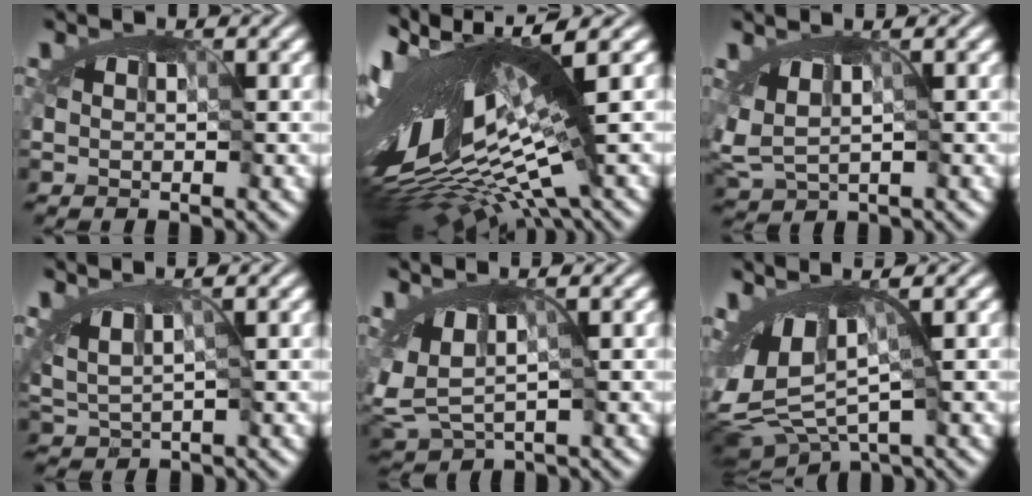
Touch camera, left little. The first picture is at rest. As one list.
[{"total": 15.9, "force": [-1.3, 5.5, 14.9], "torque": [-0.270, -0.017, -0.022]}, {"total": 2.8, "force": [-0.1, 1.6, 2.3], "torque": [-0.035, -0.005, 0.005]}, {"total": 3.1, "force": [0.3, 1.5, 2.7], "torque": [-0.036, 0.004, 0.010]}, {"total": 3.6, "force": [-0.2, 1.5, 3.2], "torque": [-0.057, -0.011, -0.001]}, {"total": 7.3, "force": [-0.5, 3.0, 6.7], "torque": [-0.108, -0.010, -0.005]}]